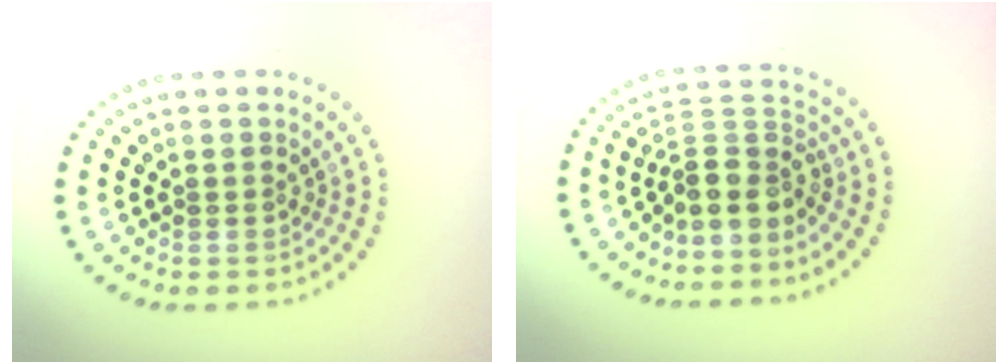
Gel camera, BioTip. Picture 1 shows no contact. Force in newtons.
{"total": 3.8, "press": 2.9, "slide": 2.5}